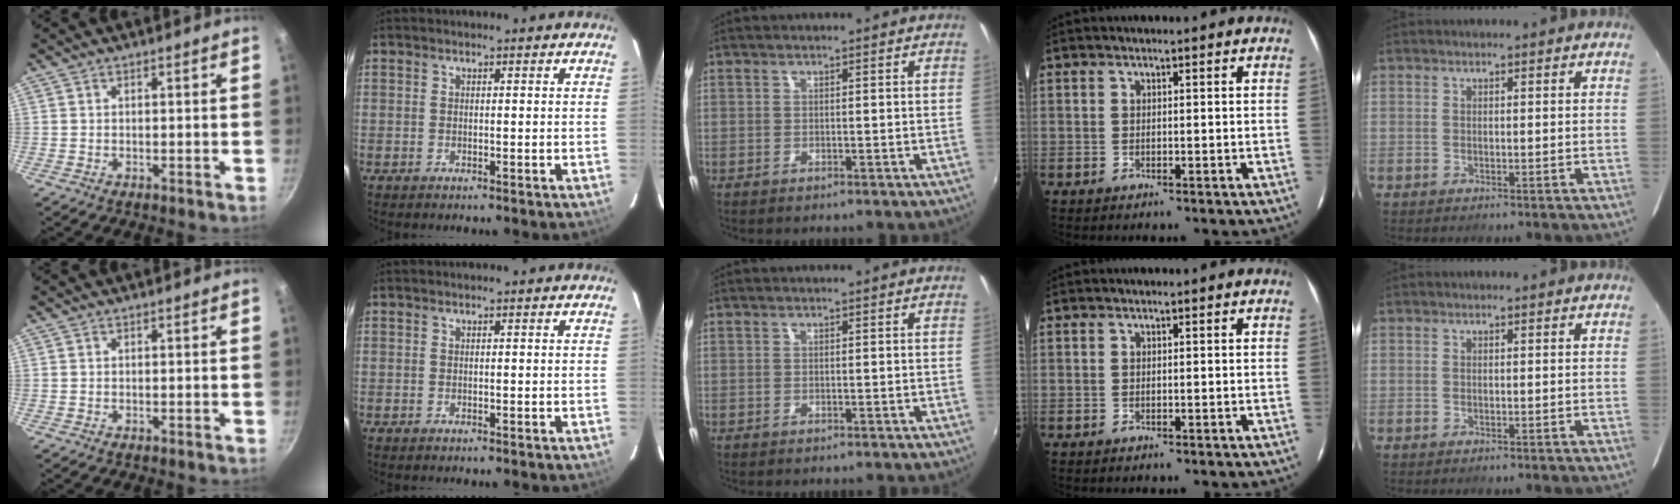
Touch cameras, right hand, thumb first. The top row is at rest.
{}